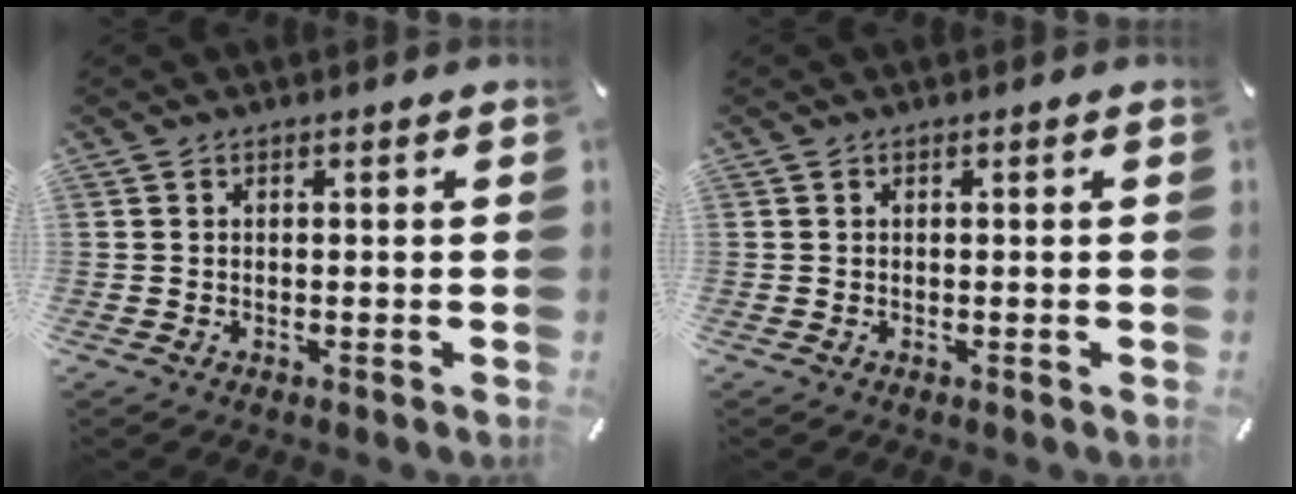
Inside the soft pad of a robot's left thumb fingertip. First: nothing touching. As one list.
[{"total": 0.0}]